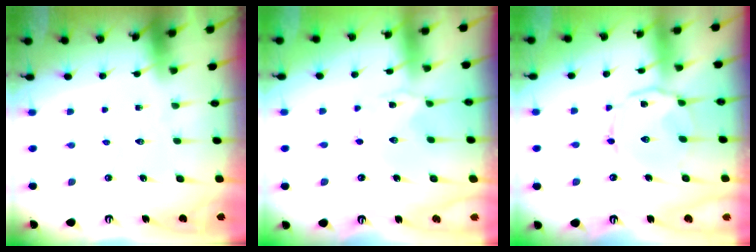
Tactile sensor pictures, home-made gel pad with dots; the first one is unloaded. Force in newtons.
{"total": 0.0}
{"total": 5.9, "press": 5.9, "slide": 0.6}